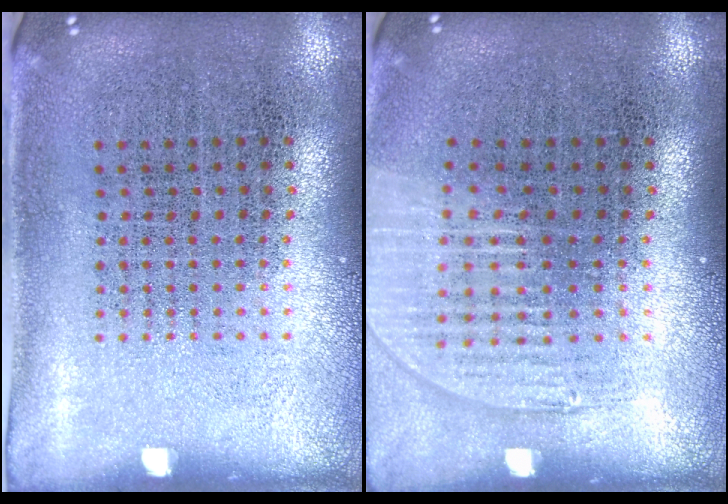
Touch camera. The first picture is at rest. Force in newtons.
{"total": 1.2, "press": 1.1, "slide": 0.5}